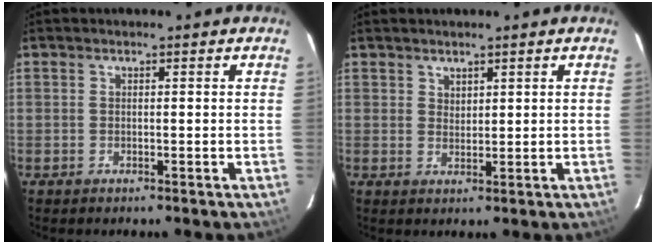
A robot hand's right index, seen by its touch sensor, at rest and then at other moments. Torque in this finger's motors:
{"motor_torque": [-0.20, 0.29, -0.06, 0.00]}